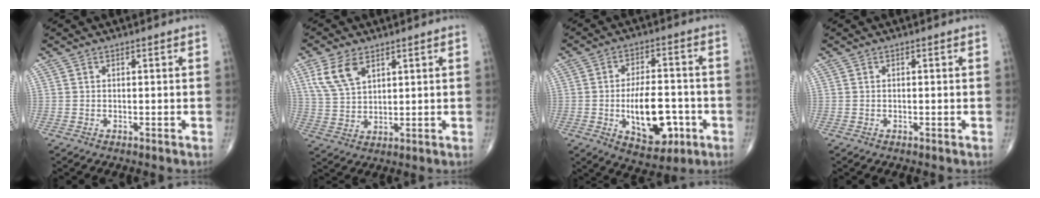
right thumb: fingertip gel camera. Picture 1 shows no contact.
{"total": 7.8, "force": [3.9, 4.3, 5.2], "torque": [-0.098, -0.009, 0.086]}
{"total": 13.7, "force": [-3.4, 7.2, 11.1], "torque": [-0.152, 0.017, -0.043]}
{"total": 0.0}